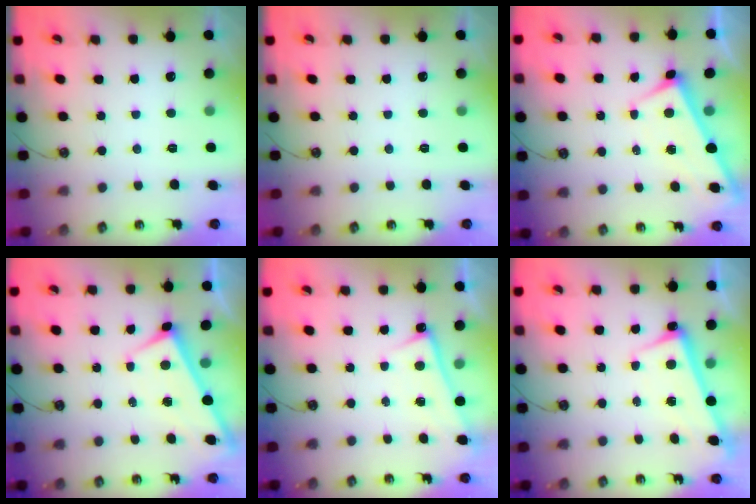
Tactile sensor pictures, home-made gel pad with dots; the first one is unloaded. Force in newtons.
{"total": 0.0}
{"total": 2.8, "press": 2.8, "slide": 0.1}
{"total": 1.7, "press": 1.7, "slide": 0.2}
{"total": 0.7, "press": 0.5, "slide": 0.4}
{"total": 2.5, "press": 2.3, "slide": 1.0}